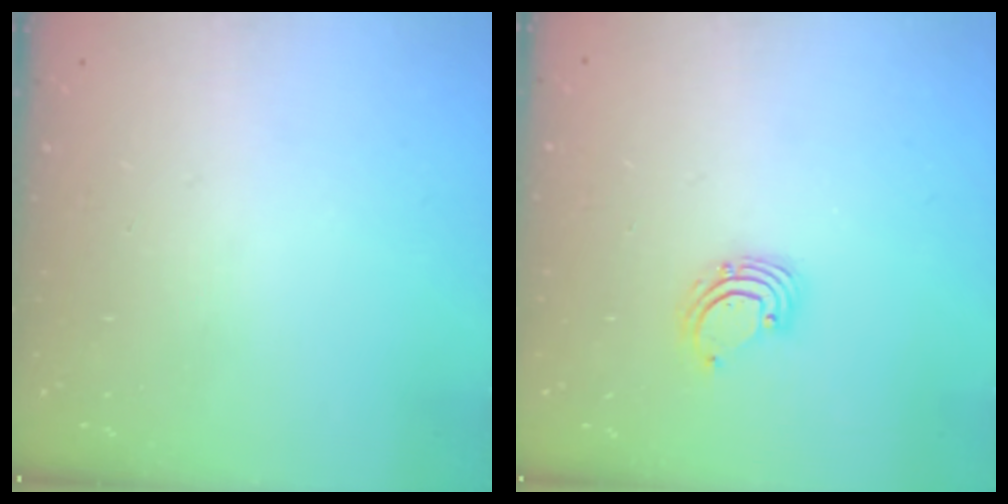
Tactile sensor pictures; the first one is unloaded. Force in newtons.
{"total": 2.2, "press": 2.2, "slide": 0.2}